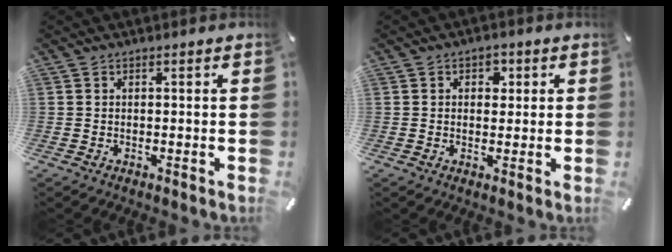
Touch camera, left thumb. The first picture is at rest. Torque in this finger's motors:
{"motor_torque": [0.15, -0.23, -0.03, 0.03, 0.00]}